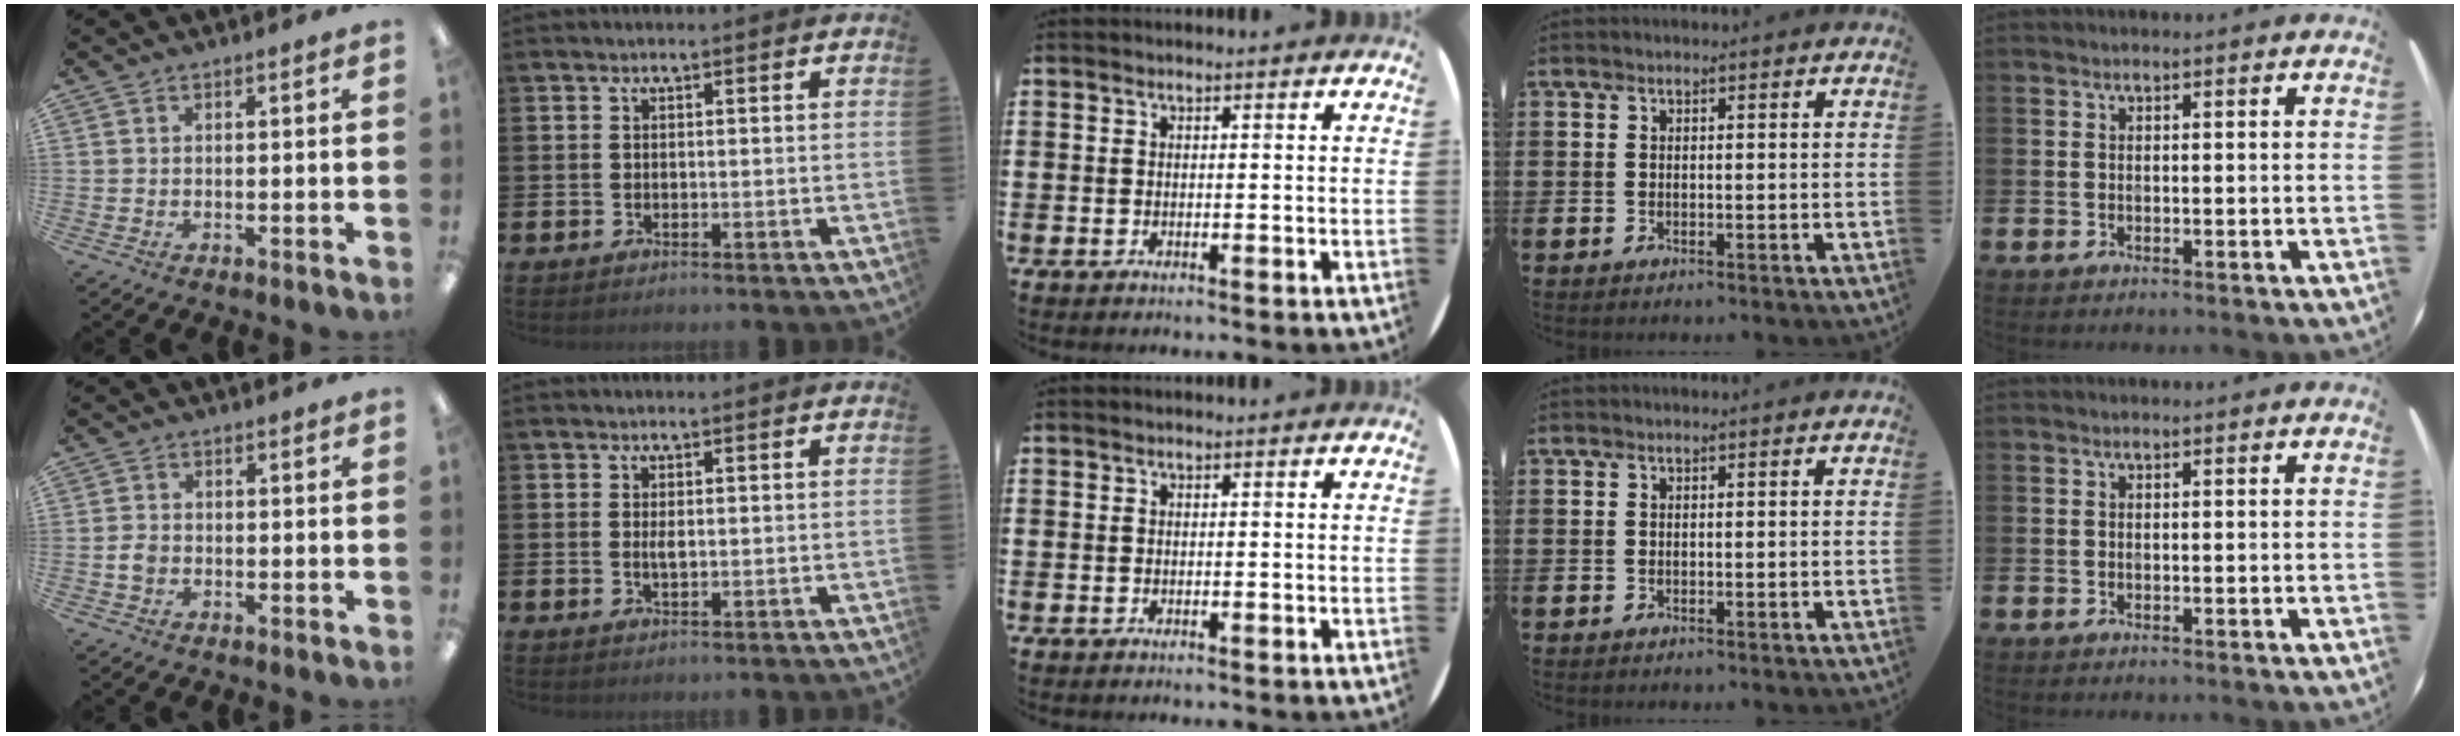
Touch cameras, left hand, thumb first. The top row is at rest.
{"thumb": {"total": 2.4, "force": [-0.5, 2.0, 1.2], "torque": [-0.022, 0.005, -0.010]}, "index": {"total": 1.3, "force": [0.3, 0.4, 1.2], "torque": [-0.018, 0.000, 0.002]}}